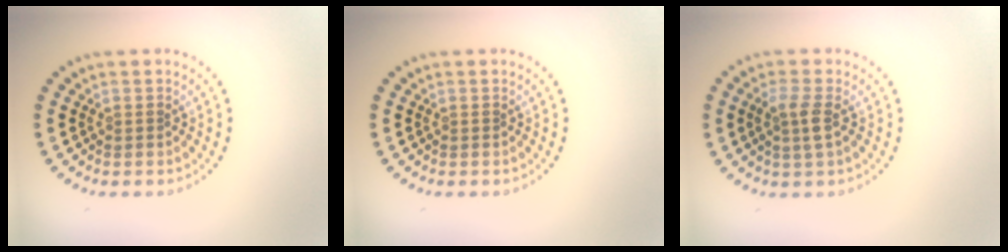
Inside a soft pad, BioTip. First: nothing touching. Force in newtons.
{"total": 0.0}
{"total": 1.9, "press": 1.8, "slide": 0.7}